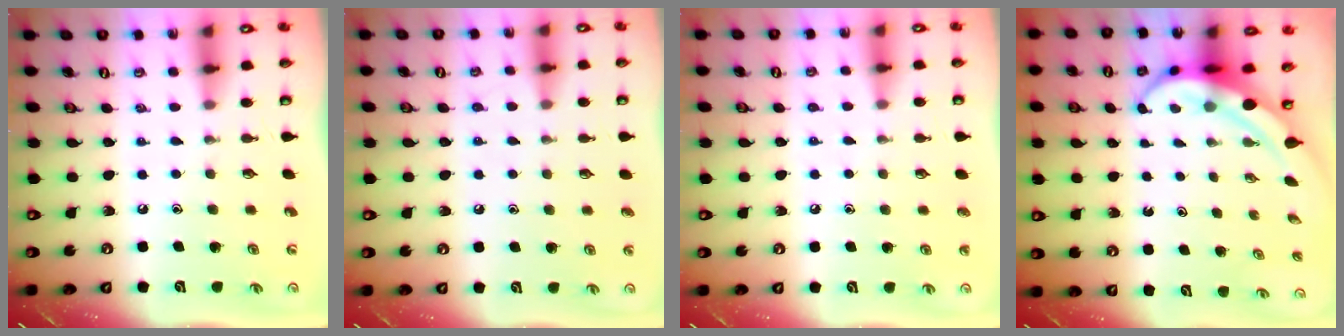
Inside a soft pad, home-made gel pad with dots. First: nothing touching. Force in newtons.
{"total": 5.0, "press": 5.0, "slide": 0.6}
{"total": 4.8, "press": 4.7, "slide": 0.9}
{"total": 4.3, "press": 4.1, "slide": 1.1}